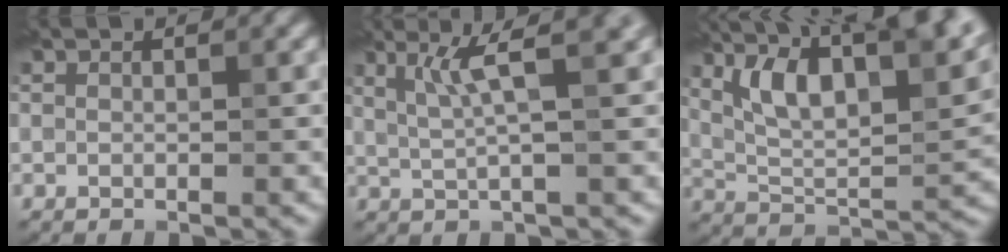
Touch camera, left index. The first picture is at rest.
{"total": 3.6, "force": [0.8, 0.1, 3.5], "torque": [-0.075, 0.005, 0.029]}
{"total": 11.7, "force": [6.2, 4.1, 9.0], "torque": [-0.143, 0.015, 0.101]}